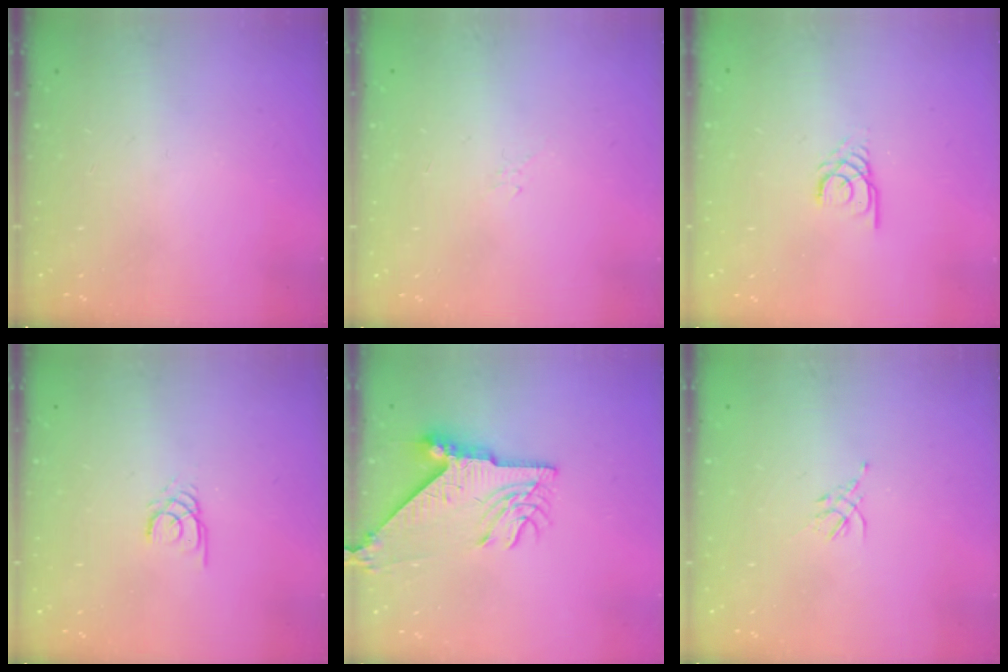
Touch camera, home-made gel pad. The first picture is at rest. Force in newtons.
{"total": 2.1, "press": 2.0, "slide": 0.6}
{"total": 2.2, "press": 2.2, "slide": 0.2}
{"total": 2.4, "press": 2.4, "slide": 0.1}
{"total": 10.4, "press": 10.3, "slide": 1.3}
{"total": 1.5, "press": 1.4, "slide": 0.6}